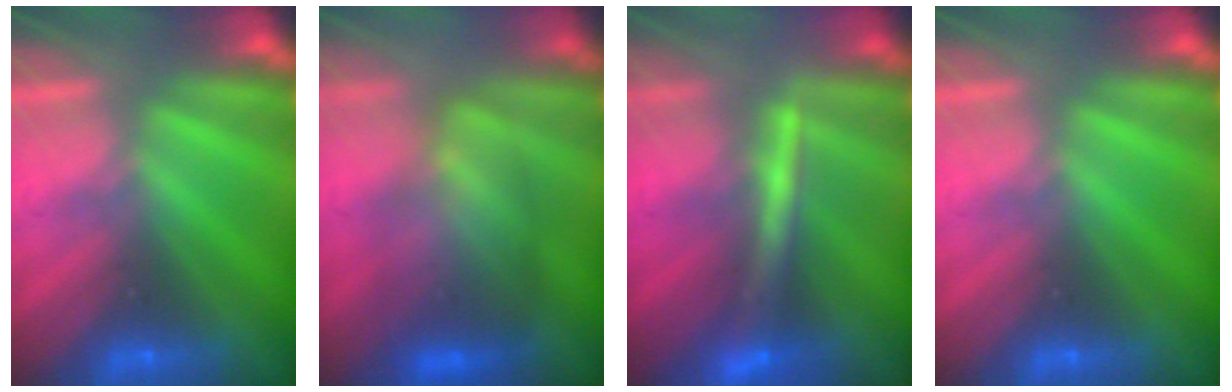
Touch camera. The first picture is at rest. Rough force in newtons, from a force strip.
{"total": 3.4}
{"total": 2.4}
{"total": 0.0}